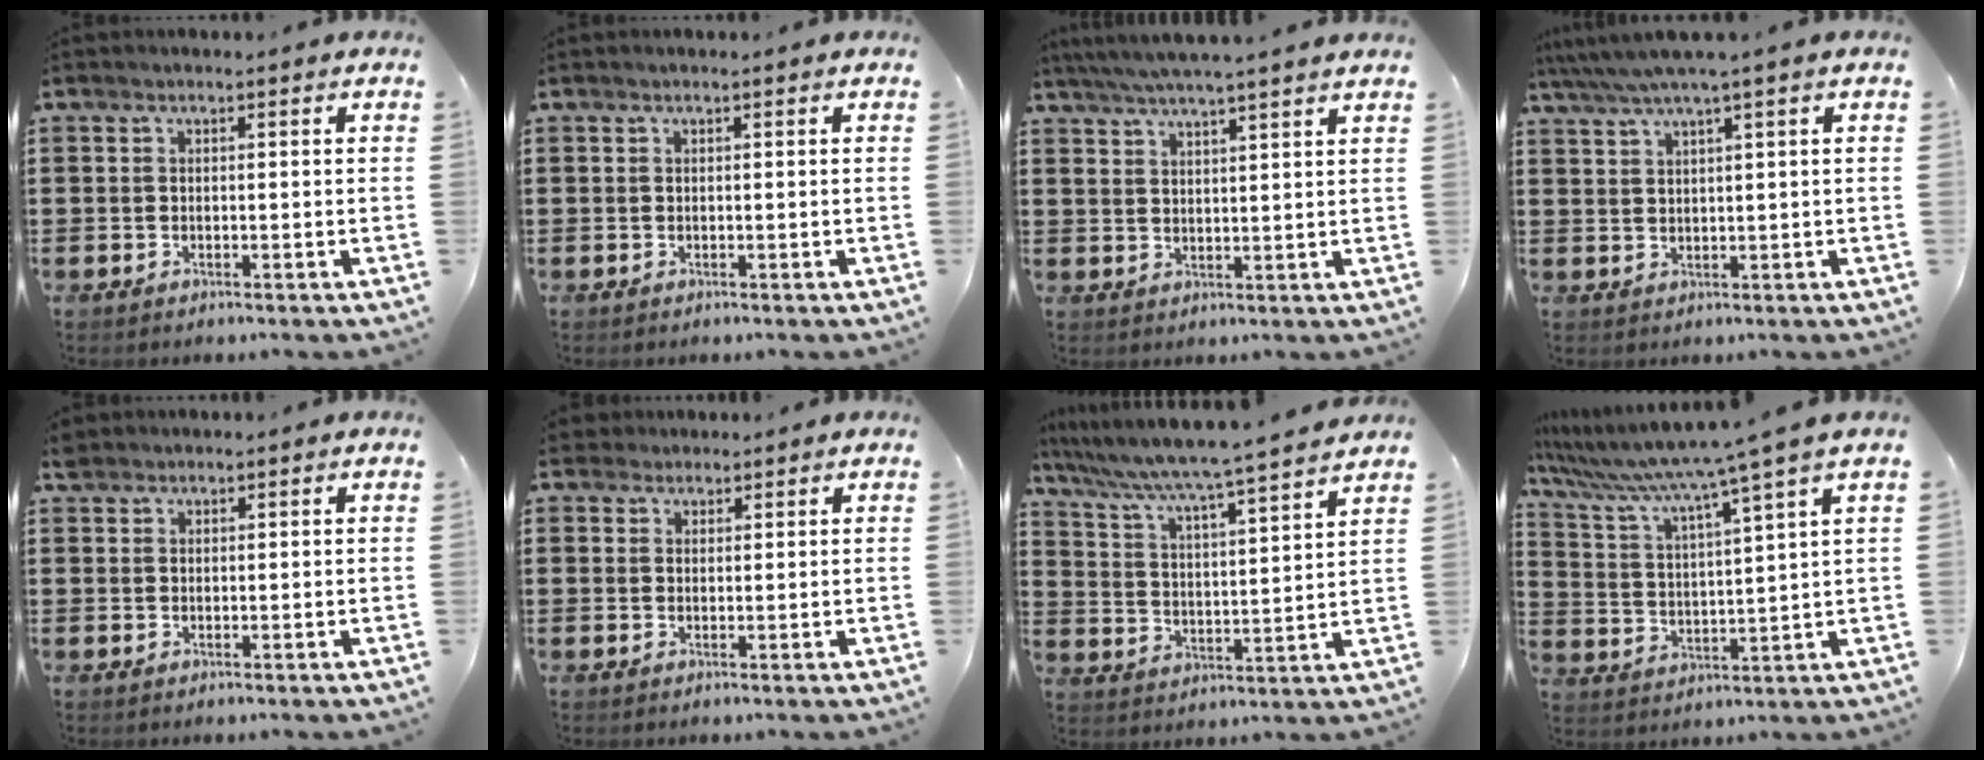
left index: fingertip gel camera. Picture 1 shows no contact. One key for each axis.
{"total": 0.0}
{"total": 4.6, "fx": 4.2, "fy": -0.6, "fz": 1.8, "tx": -0.048, "ty": -0.013, "tz": 0.075}
{"total": 3.3, "fx": 1.9, "fy": -0.4, "fz": 2.6, "tx": -0.054, "ty": -0.003, "tz": 0.032}
{"total": 1.6, "fx": 1.4, "fy": 0.7, "fz": 0.3, "tx": -0.010, "ty": 0.004, "tz": 0.028}
{"total": 2.1, "fx": 1.8, "fy": 1.1, "fz": 0.0, "tx": -0.006, "ty": 0.008, "tz": 0.035}
{"total": 4.9, "fx": 4.4, "fy": -0.7, "fz": 2.1, "tx": -0.063, "ty": -0.041, "tz": 0.063}
{"total": 7.0, "fx": 5.8, "fy": -1.3, "fz": 3.6, "tx": -0.099, "ty": -0.050, "tz": 0.089}